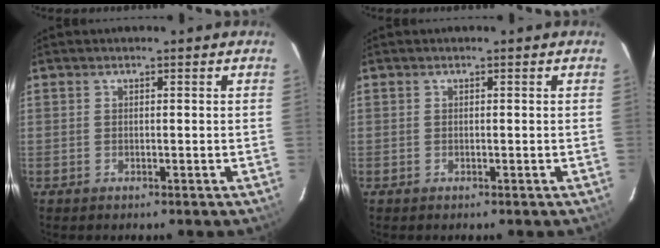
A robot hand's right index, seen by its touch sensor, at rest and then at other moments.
{"total": 0.0}